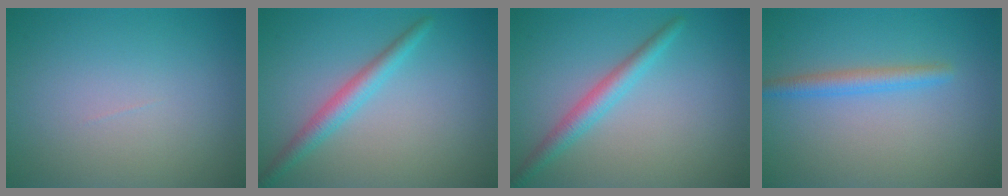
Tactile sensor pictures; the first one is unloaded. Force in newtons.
{"total": 2.5, "press": 2.5, "slide": 0.1}
{"total": 2.5, "press": 2.5, "slide": 0.1}
{"total": 2.2, "press": 2.1, "slide": 0.1}